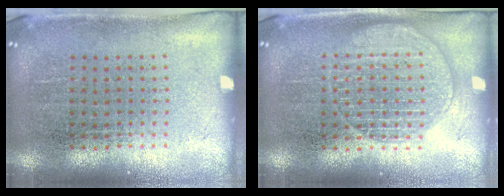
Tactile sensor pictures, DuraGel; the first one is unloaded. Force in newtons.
{"total": 3.0, "press": 2.9, "slide": 0.4}